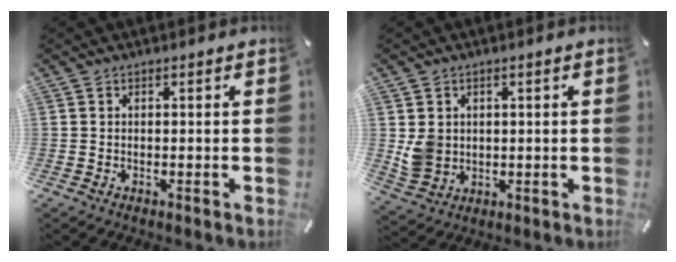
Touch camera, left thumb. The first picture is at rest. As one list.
[{"total": 5.6, "force": [1.2, 5.2, 1.7], "torque": [-0.033, 0.001, 0.024]}]